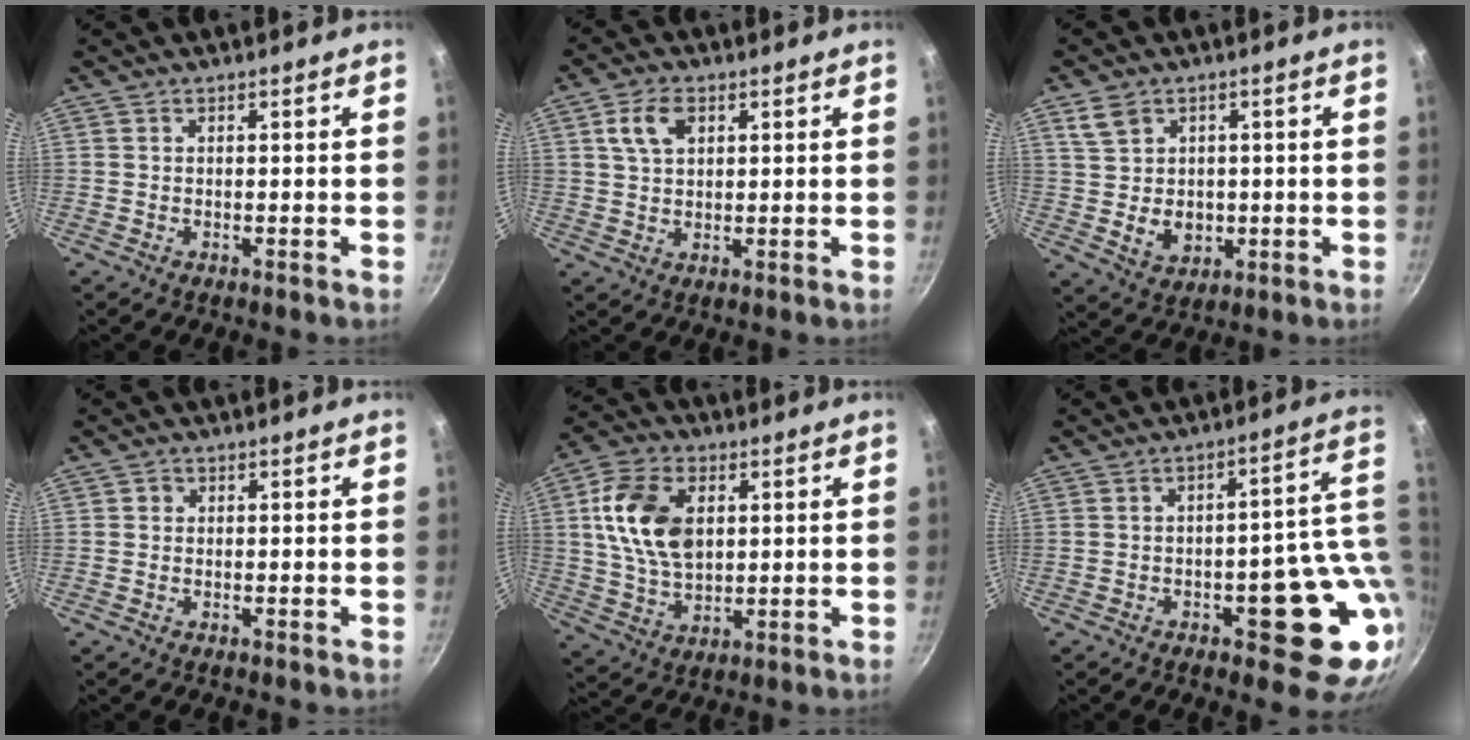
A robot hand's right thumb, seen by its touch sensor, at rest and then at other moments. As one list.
[{"total": 6.2, "force": [2.3, 3.9, 4.1], "torque": [-0.064, 0.001, 0.042]}, {"total": 7.8, "force": [1.3, 6.5, 4.1], "torque": [-0.048, -0.004, 0.036]}, {"total": 1.1, "force": [0.2, 1.0, 0.3], "torque": [-0.001, 0.002, -0.001]}, {"total": 14.2, "force": [2.9, 9.2, 10.4], "torque": [-0.180, -0.004, 0.056]}, {"total": 15.1, "force": [-1.3, 6.6, 13.5], "torque": [-0.116, 0.008, -0.010]}]